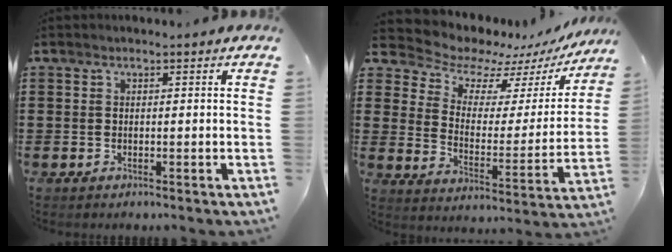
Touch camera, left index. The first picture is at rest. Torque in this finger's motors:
{"motor_torque": [1.12, -1.02, 0.04, -0.11]}